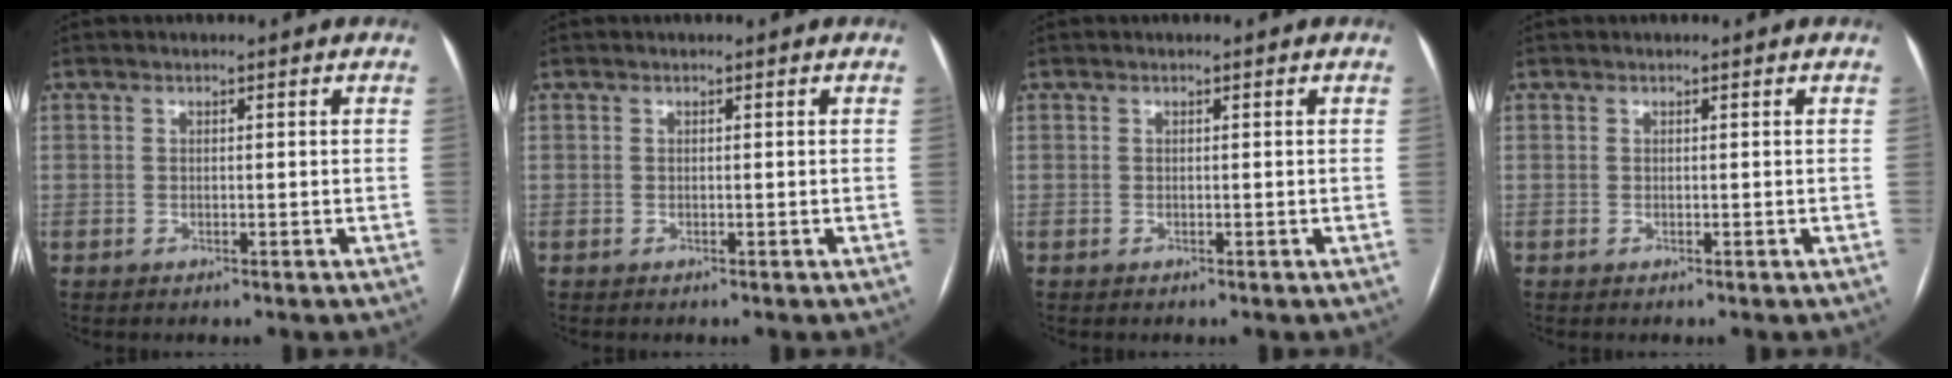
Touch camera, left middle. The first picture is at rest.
{"total": 0.0}
{"total": 0.0}
{"total": 0.0}